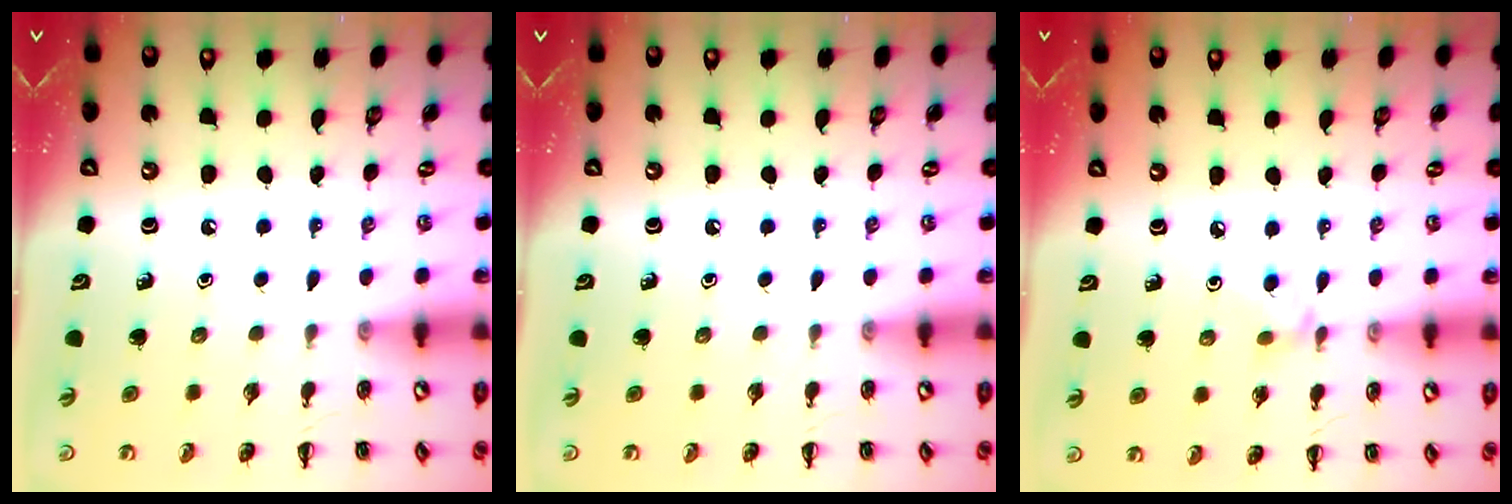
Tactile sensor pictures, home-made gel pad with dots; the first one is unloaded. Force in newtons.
{"total": 0.0}
{"total": 3.4, "press": 3.2, "slide": 1.2}